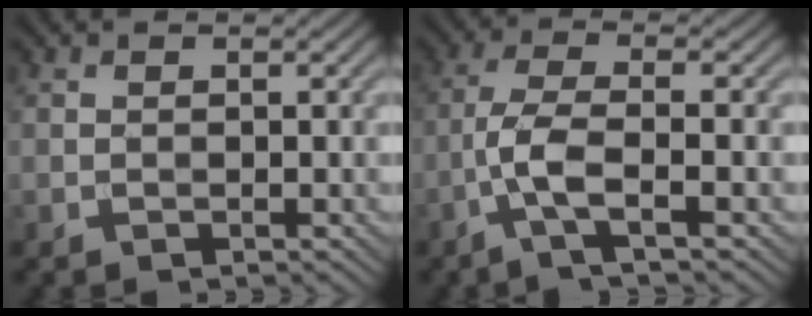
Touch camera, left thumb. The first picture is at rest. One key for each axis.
{"total": 4.9, "fx": -2.1, "fy": 0.8, "fz": 4.4, "tx": -0.094, "ty": 0.008, "tz": -0.056}